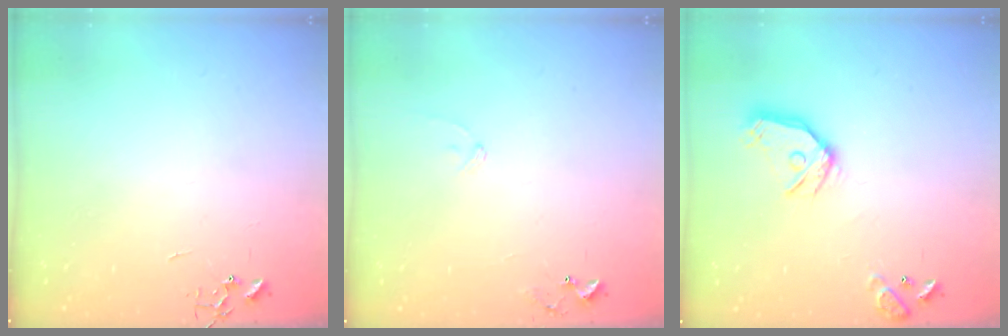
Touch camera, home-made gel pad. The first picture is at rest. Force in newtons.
{"total": 7.8, "press": 7.7, "slide": 0.5}
{"total": 14.0, "press": 13.8, "slide": 1.9}